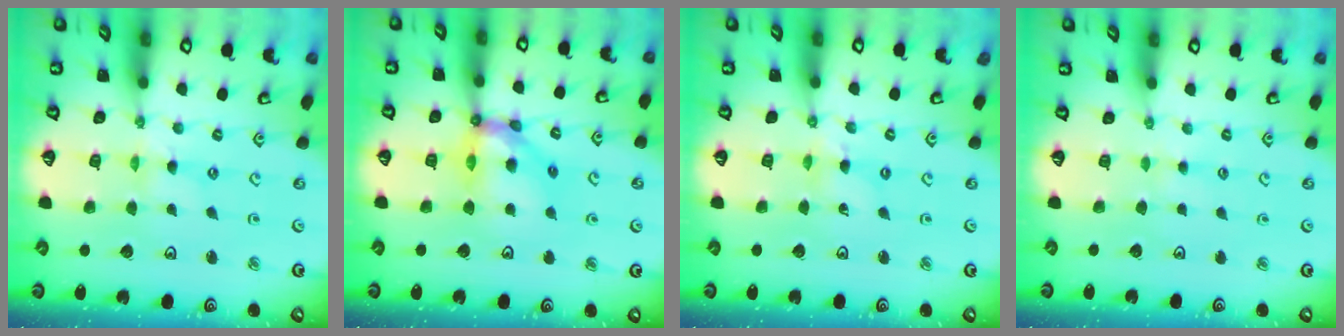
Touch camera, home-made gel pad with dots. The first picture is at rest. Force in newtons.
{"total": 11.9, "press": 11.8, "slide": 1.4}
{"total": 1.4, "press": 1.4, "slide": 0.1}
{"total": 2.3, "press": 2.3, "slide": 0.3}